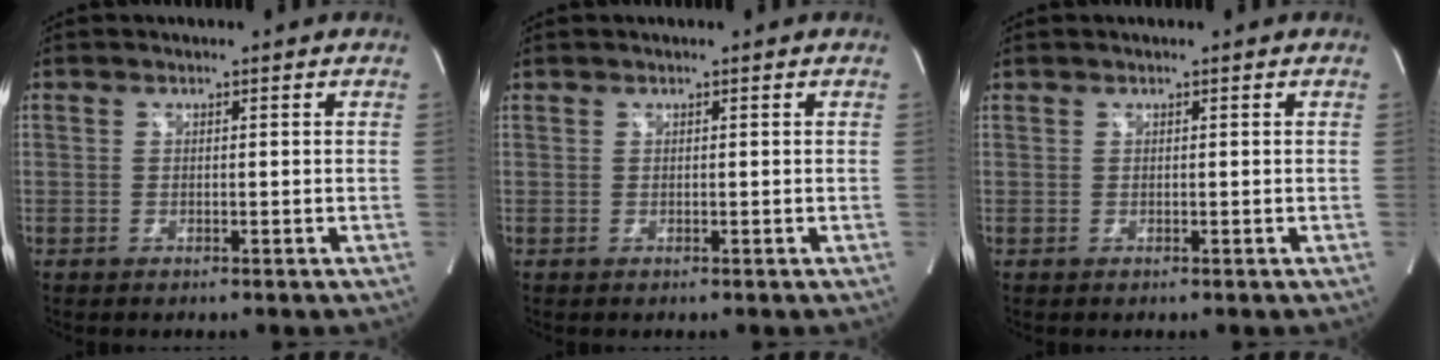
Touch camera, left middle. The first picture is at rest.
{"total": 0.0}
{"total": 0.0}